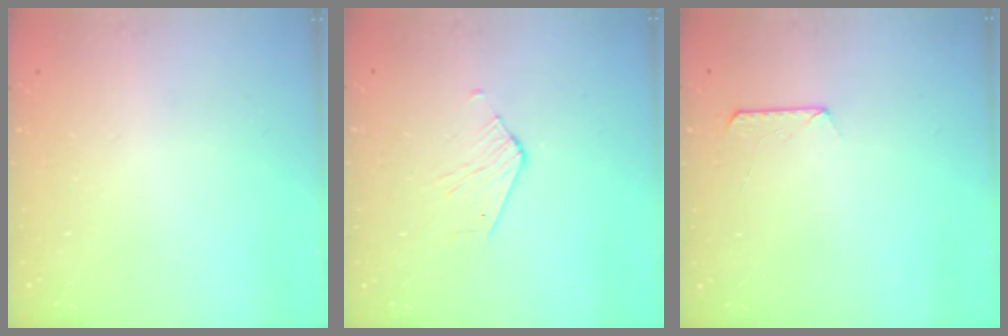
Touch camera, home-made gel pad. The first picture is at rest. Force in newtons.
{"total": 2.5, "press": 2.5, "slide": 0.2}
{"total": 7.6, "press": 7.5, "slide": 0.8}